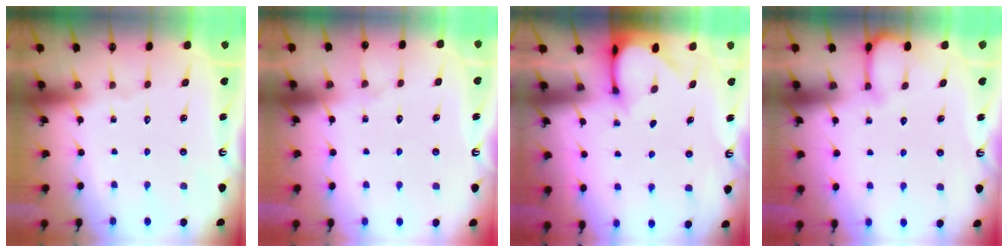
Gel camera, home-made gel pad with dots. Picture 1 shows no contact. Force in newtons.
{"total": 5.0, "press": 5.0, "slide": 0.6}
{"total": 2.9, "press": 2.9, "slide": 0.3}
{"total": 4.7, "press": 4.7, "slide": 0.4}